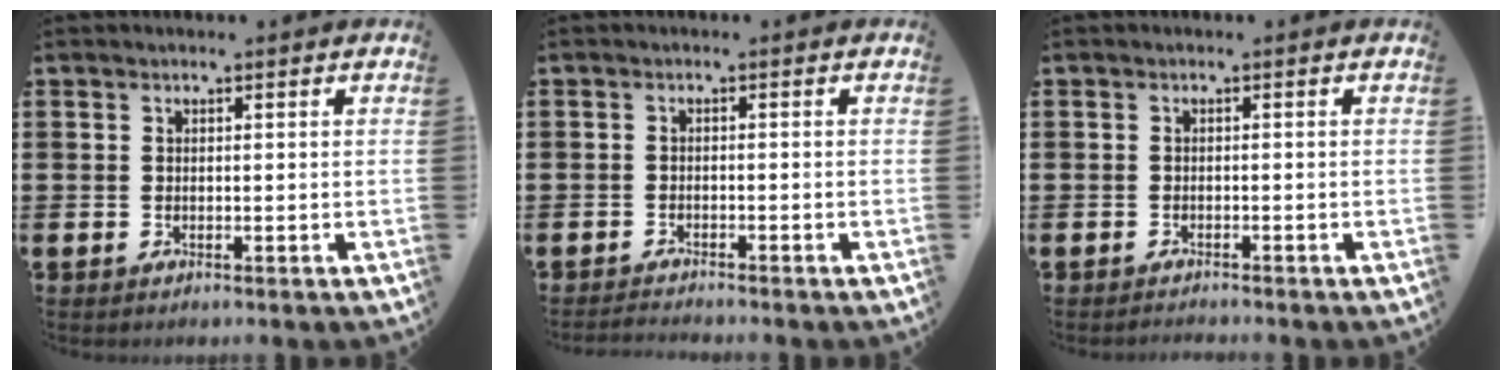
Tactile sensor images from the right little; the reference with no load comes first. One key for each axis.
{"total": 1.0, "fx": -1.0, "fy": 0.0, "fz": 0.1, "tx": -0.004, "ty": -0.001, "tz": -0.019}
{"total": 0.6, "fx": -0.6, "fy": -0.1, "fz": 0.0, "tx": -0.001, "ty": -0.001, "tz": -0.013}